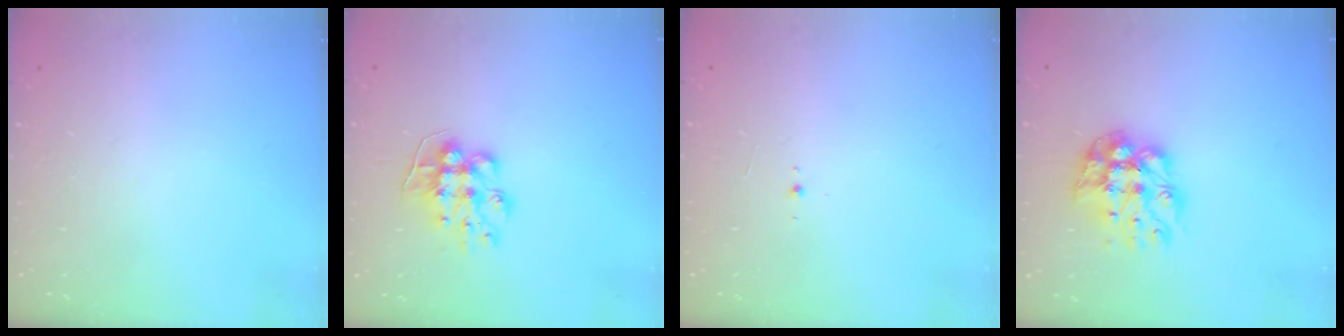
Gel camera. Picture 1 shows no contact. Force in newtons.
{"total": 9.9, "press": 9.9, "slide": 0.8}
{"total": 2.7, "press": 2.5, "slide": 0.8}
{"total": 12.5, "press": 12.4, "slide": 1.1}